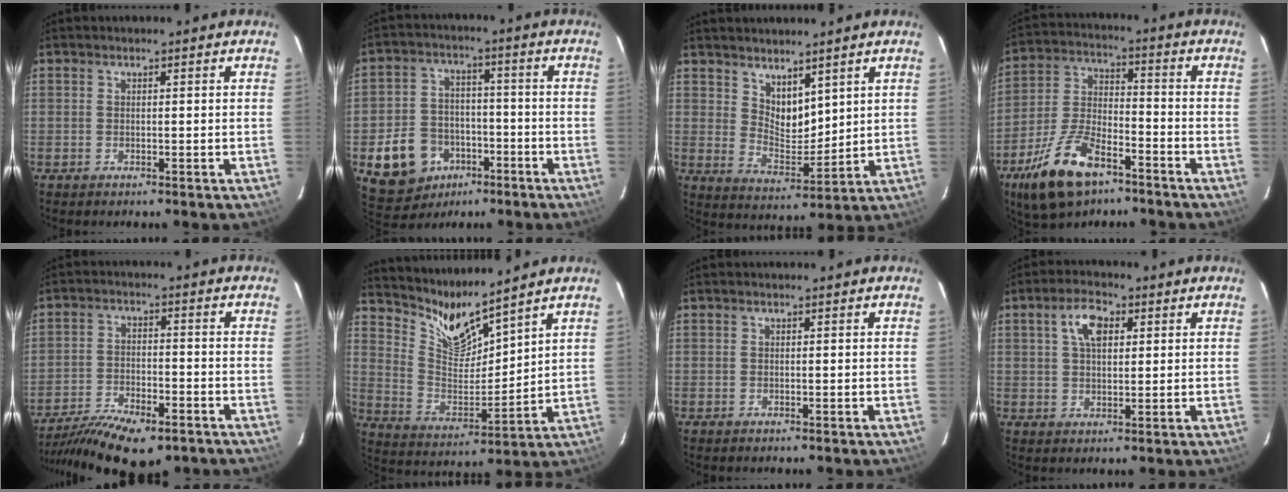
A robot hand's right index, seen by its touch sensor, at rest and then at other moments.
{"total": 12.6, "force": [-5.8, 10.2, 4.3], "torque": [-0.123, 0.027, -0.072]}
{"total": 6.9, "force": [4.9, 3.6, 3.2], "torque": [-0.046, -0.005, 0.097]}
{"total": 15.4, "force": [-9.5, 6.8, 10.0], "torque": [-0.217, -0.011, -0.174]}
{"total": 15.5, "force": [-11.5, 5.6, 8.7], "torque": [-0.187, -0.035, -0.189]}
{"total": 9.5, "force": [9.0, 0.4, 3.1], "torque": [-0.066, -0.031, 0.181]}
{"total": 0.0}
{"total": 5.9, "force": [2.2, 3.2, 4.4], "torque": [-0.082, 0.016, 0.041]}